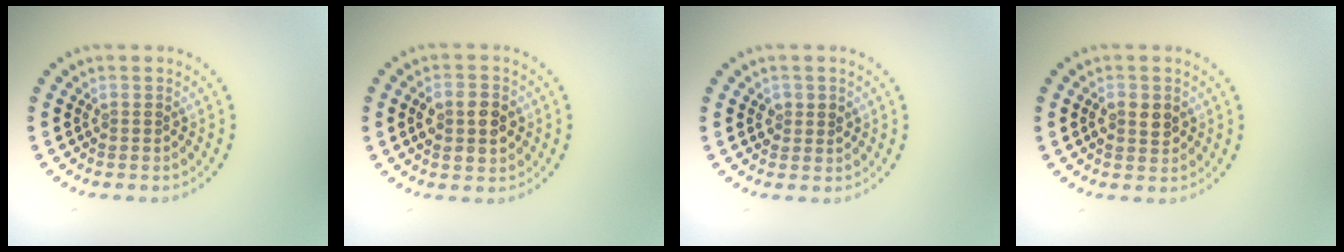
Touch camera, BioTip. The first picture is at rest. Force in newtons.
{"total": 3.8, "press": 3.8, "slide": 0.3}
{"total": 1.3, "press": 1.3, "slide": 0.2}
{"total": 2.1, "press": 2.1, "slide": 0.2}